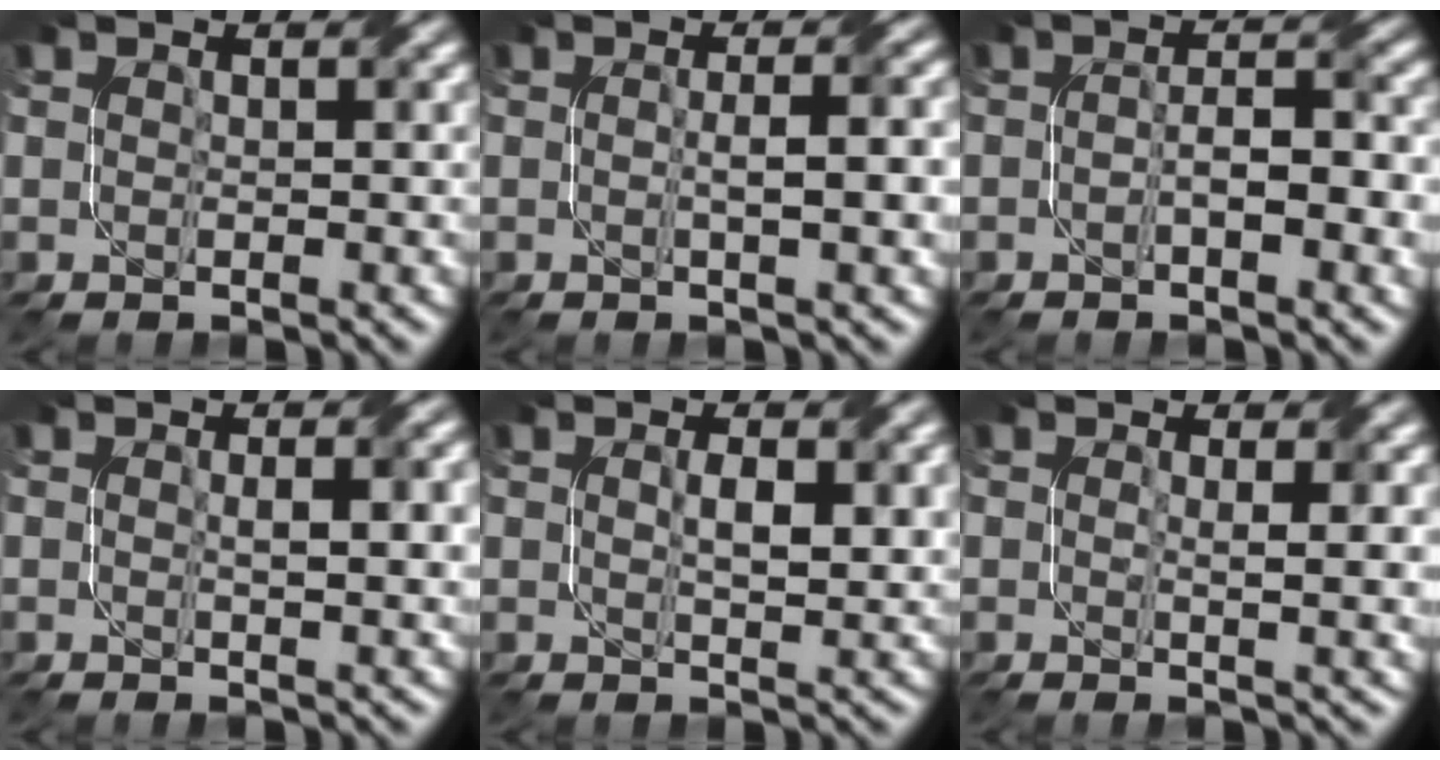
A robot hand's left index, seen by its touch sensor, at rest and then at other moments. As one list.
[{"total": 3.9, "force": [0.0, 1.0, 3.8], "torque": [-0.043, 0.009, -0.005]}, {"total": 4.1, "force": [-0.8, 1.1, 3.9], "torque": [-0.067, 0.004, -0.015]}, {"total": 3.3, "force": [0.4, 0.6, 3.2], "torque": [-0.046, 0.004, 0.007]}, {"total": 2.9, "force": [0.7, 0.8, 2.6], "torque": [-0.051, 0.000, 0.015]}, {"total": 2.7, "force": [0.7, 0.6, 2.5], "torque": [-0.035, -0.002, 0.011]}]